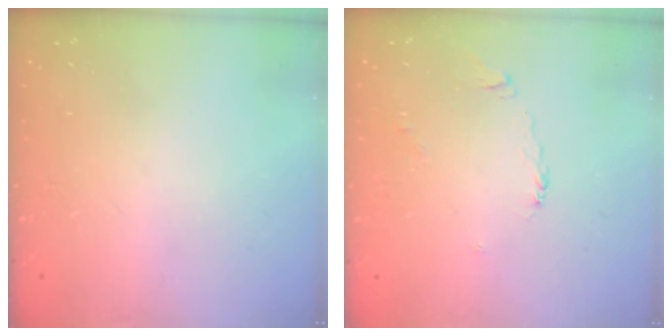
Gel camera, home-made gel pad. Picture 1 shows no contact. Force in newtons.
{"total": 2.3, "press": 2.2, "slide": 0.7}